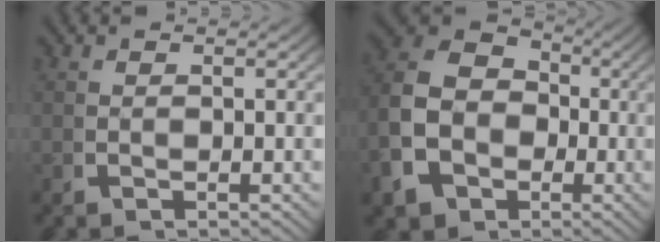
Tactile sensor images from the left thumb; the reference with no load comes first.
{"total": 14.0, "force": [0.4, 11.7, 7.7], "torque": [-0.178, -0.020, 0.009]}